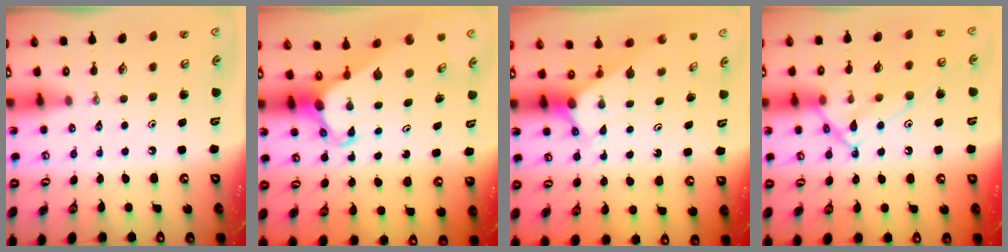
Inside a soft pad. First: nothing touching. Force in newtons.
{"total": 4.8, "press": 4.8, "slide": 0.4}
{"total": 2.9, "press": 2.9, "slide": 0.0}
{"total": 15.4, "press": 15.4, "slide": 1.2}